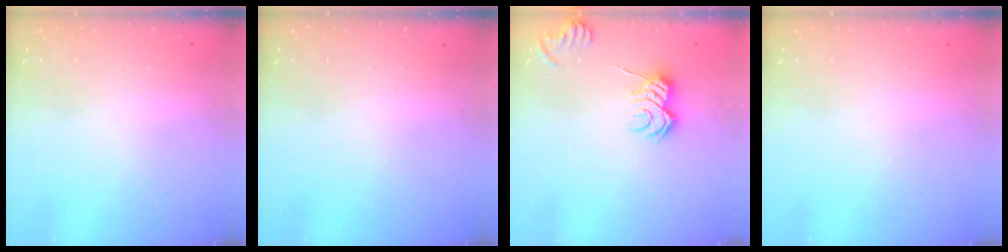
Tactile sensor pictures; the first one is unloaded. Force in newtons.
{"total": 0.0}
{"total": 8.3, "press": 8.2, "slide": 0.8}
{"total": 0.0}